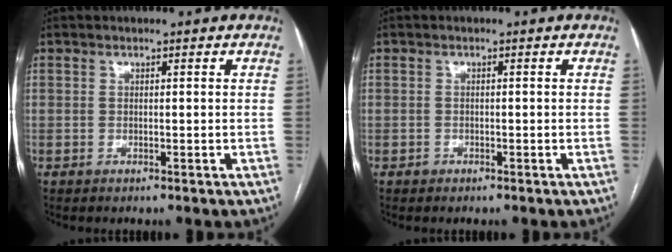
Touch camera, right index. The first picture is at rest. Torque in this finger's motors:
{"motor_torque": [-0.10, 0.00, -0.65, -0.21]}